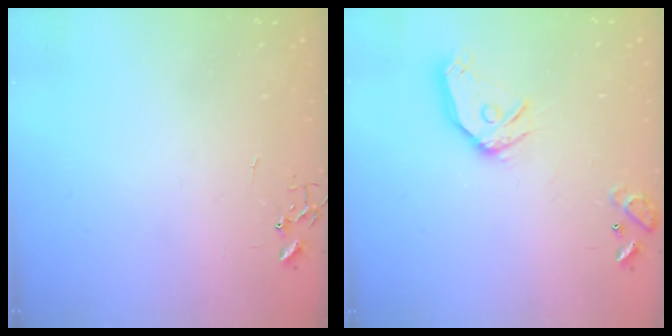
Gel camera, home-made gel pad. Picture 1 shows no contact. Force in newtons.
{"total": 14.0, "press": 13.8, "slide": 1.9}